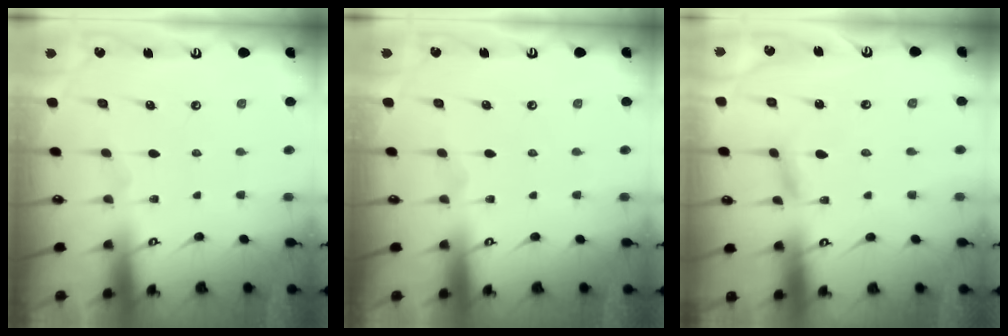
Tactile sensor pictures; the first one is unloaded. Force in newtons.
{"total": 0.0}
{"total": 2.5, "press": 2.5, "slide": 0.2}